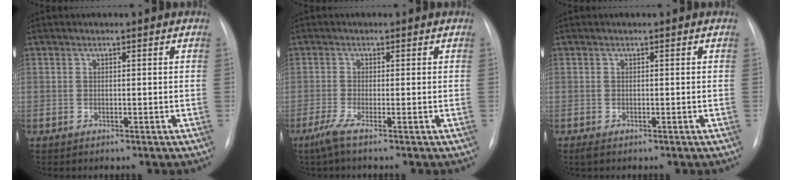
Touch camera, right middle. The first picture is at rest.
{"total": 2.3, "force": [-1.4, -0.3, 1.7], "torque": [-0.047, -0.010, -0.034]}
{"total": 1.1, "force": [-0.7, 0.4, 0.7], "torque": [-0.011, -0.002, -0.009]}